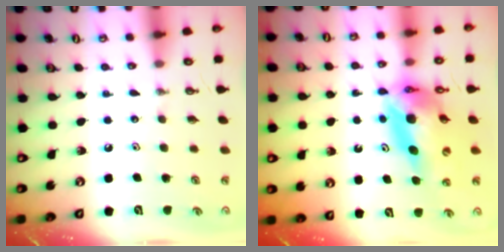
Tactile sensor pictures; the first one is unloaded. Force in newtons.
{"total": 13.2, "press": 13.2, "slide": 1.3}